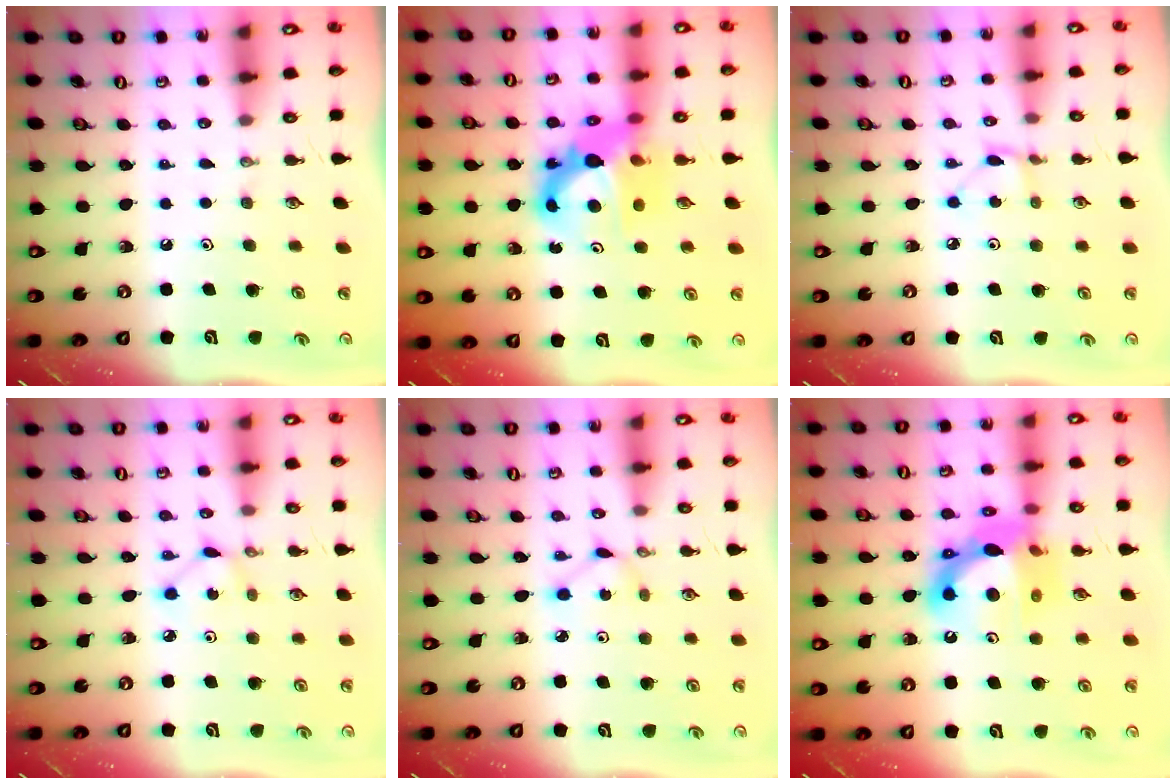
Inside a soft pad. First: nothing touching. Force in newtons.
{"total": 11.9, "press": 11.8, "slide": 1.0}
{"total": 2.3, "press": 2.3, "slide": 0.4}
{"total": 1.7, "press": 1.7, "slide": 0.1}
{"total": 2.3, "press": 2.3, "slide": 0.3}
{"total": 14.9, "press": 14.8, "slide": 1.4}